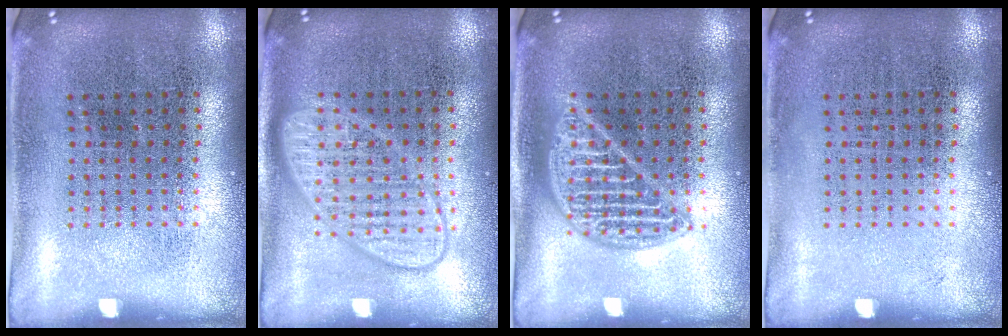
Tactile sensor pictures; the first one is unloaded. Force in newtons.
{"total": 3.0, "press": 2.9, "slide": 0.5}
{"total": 2.1, "press": 2.0, "slide": 0.2}
{"total": 0.0}